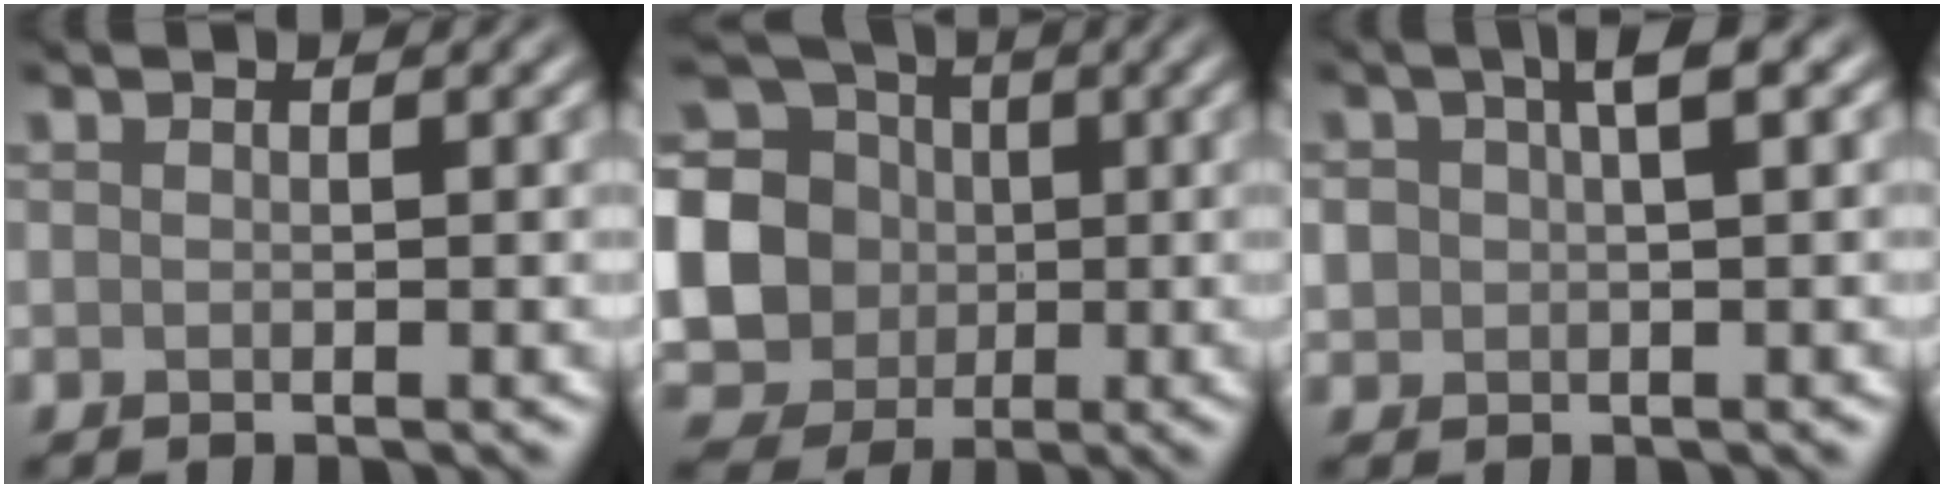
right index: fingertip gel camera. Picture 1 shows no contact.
{"total": 16.5, "force": [-0.4, 15.5, 5.7], "torque": [-0.172, 0.005, -0.041]}
{"total": 3.1, "force": [0.9, 1.4, 2.6], "torque": [-0.045, 0.013, 0.011]}